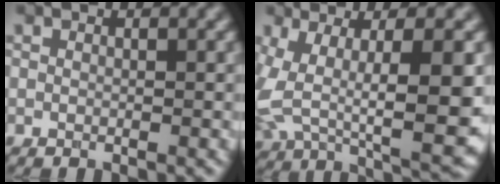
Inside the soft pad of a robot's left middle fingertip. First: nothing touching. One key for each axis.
{"total": 12.0, "fx": -0.1, "fy": 5.6, "fz": 10.6, "tx": -0.202, "ty": -0.021, "tz": 0.011}